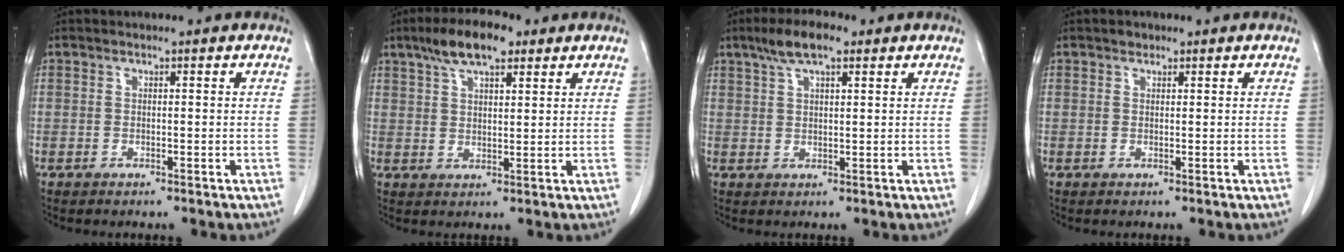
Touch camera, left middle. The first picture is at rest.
{"total": 7.9, "force": [5.1, 2.5, 5.4], "torque": [-0.103, 0.016, 0.089]}
{"total": 5.8, "force": [3.7, 1.5, 4.2], "torque": [-0.086, 0.016, 0.066]}
{"total": 0.8, "force": [0.6, 0.5, 0.2], "torque": [-0.002, 0.000, 0.007]}